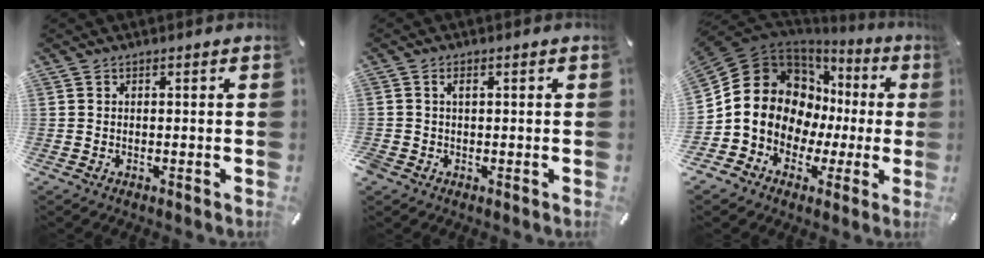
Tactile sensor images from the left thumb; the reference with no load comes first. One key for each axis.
{"total": 1.7, "fx": 0.1, "fy": 1.3, "fz": 1.0, "tx": -0.024, "ty": 0.005, "tz": -0.001}
{"total": 15.6, "fx": 1.3, "fy": 14.1, "fz": 6.6, "tx": -0.139, "ty": -0.024, "tz": 0.037}